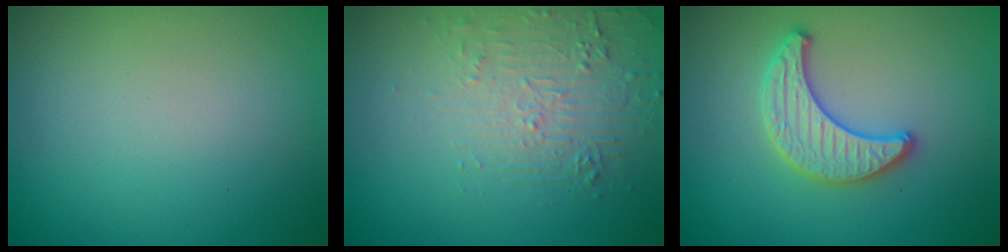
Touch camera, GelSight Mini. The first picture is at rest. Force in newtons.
{"total": 2.2, "press": 1.3, "slide": 1.8}
{"total": 3.1, "press": 3.1, "slide": 0.1}